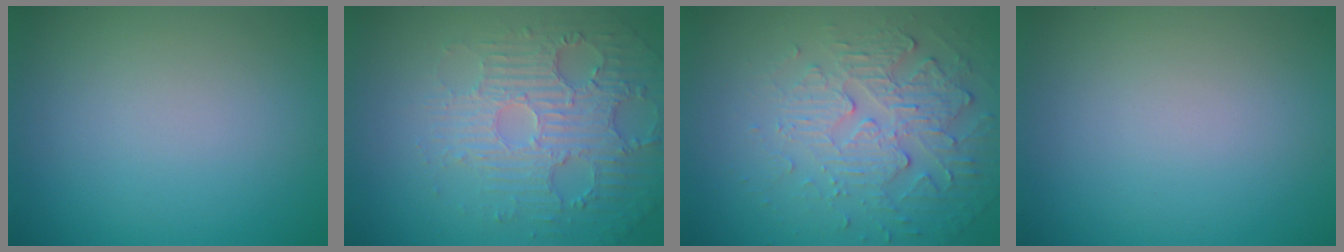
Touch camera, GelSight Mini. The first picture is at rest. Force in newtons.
{"total": 4.3, "press": 3.8, "slide": 2.1}
{"total": 4.6, "press": 3.5, "slide": 3.0}
{"total": 0.0}